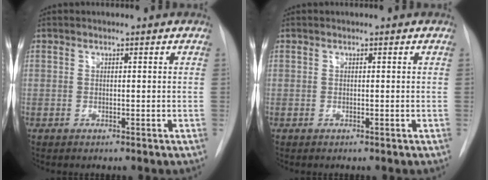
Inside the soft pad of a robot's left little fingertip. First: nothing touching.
{"total": 0.0}